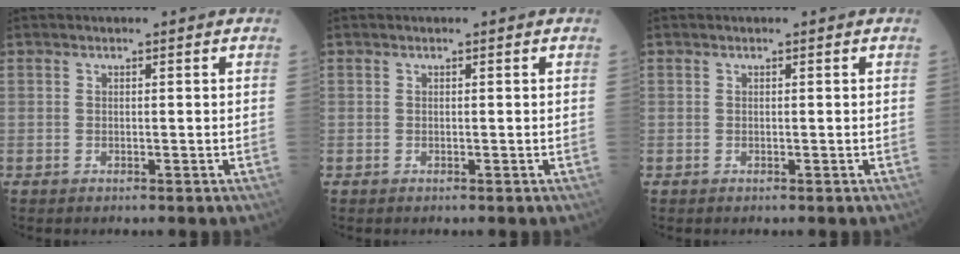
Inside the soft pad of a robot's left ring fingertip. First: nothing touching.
{"total": 0.0}
{"total": 0.0}